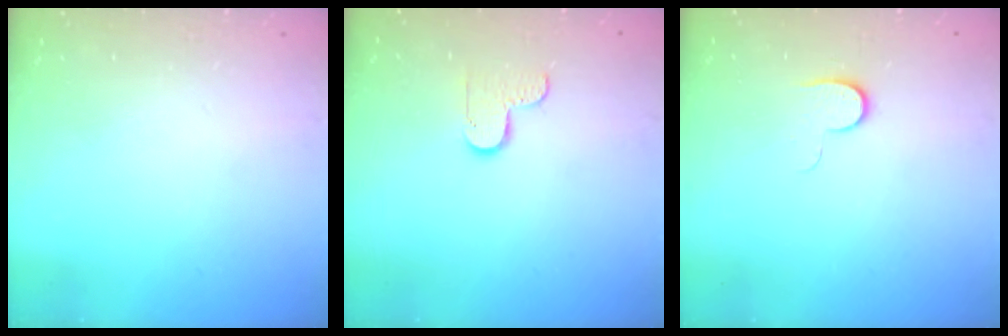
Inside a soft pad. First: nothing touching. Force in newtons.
{"total": 5.7, "press": 5.7, "slide": 0.5}
{"total": 5.3, "press": 5.3, "slide": 0.5}